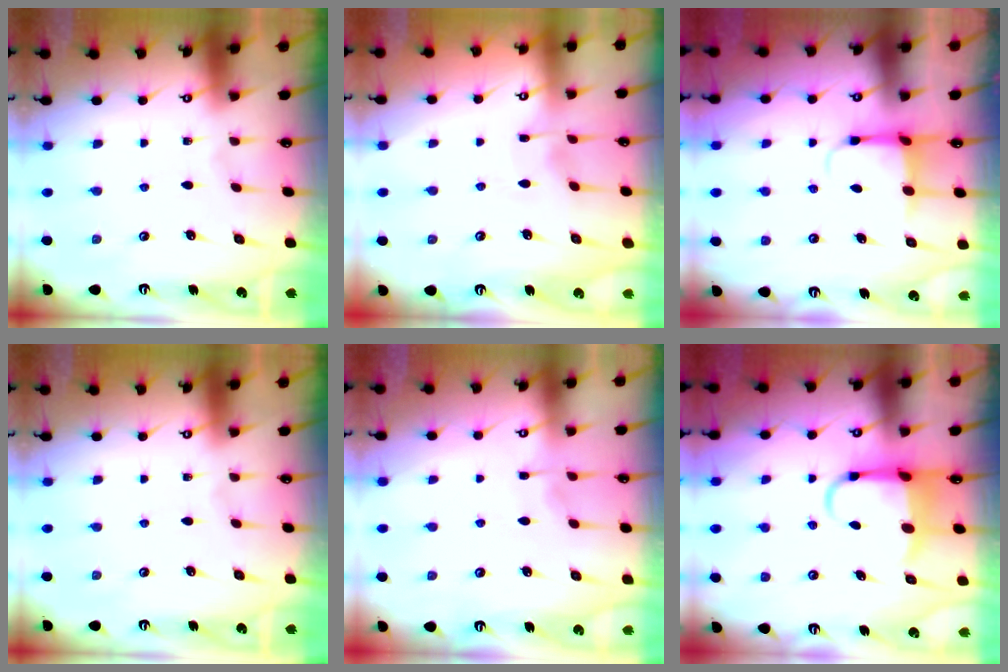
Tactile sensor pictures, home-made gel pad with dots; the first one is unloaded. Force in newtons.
{"total": 2.9, "press": 2.8, "slide": 0.4}
{"total": 4.0, "press": 3.8, "slide": 1.2}
{"total": 0.0}
{"total": 1.7, "press": 1.7, "slide": 0.4}
{"total": 5.7, "press": 5.5, "slide": 1.5}